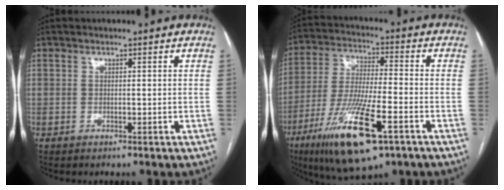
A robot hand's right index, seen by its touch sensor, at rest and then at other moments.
{"total": 17.1, "force": [-8.8, 3.2, 14.3], "torque": [-0.293, -0.035, -0.150]}